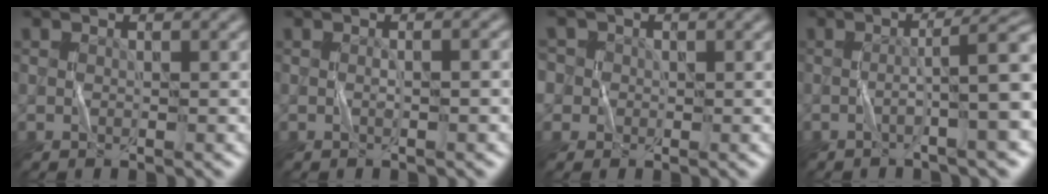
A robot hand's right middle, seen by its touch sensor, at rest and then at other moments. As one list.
[{"total": 1.3, "force": [-0.2, 0.1, 1.3], "torque": [-0.021, 0.003, -0.003]}, {"total": 4.2, "force": [1.2, 3.8, 1.3], "torque": [-0.024, 0.028, 0.002]}, {"total": 6.2, "force": [-1.3, 0.7, 6.0], "torque": [-0.078, 0.020, -0.029]}]